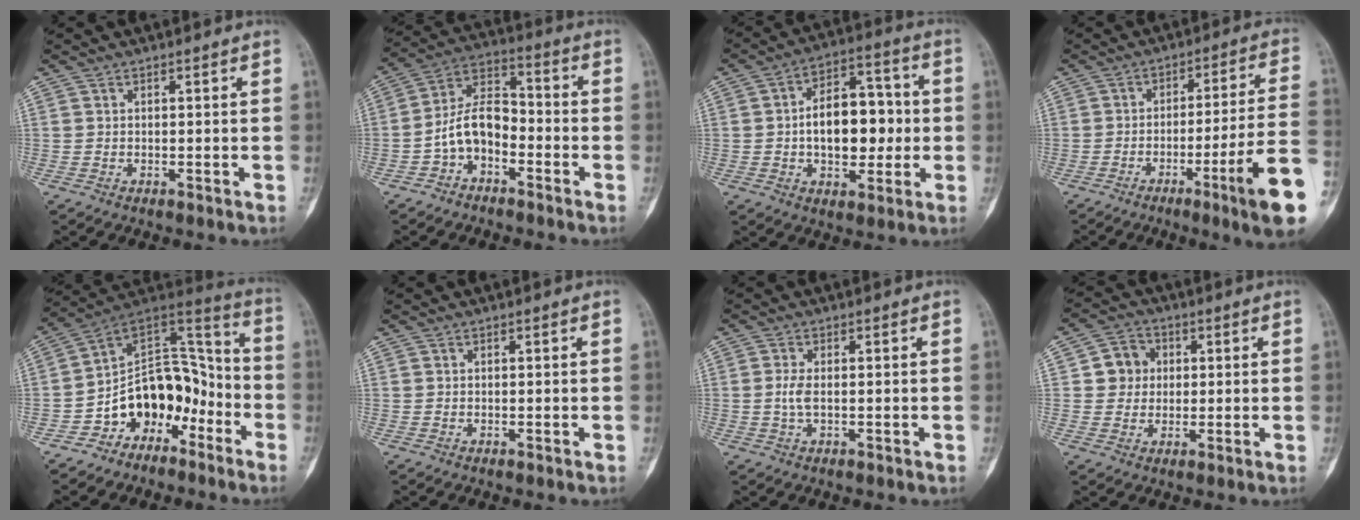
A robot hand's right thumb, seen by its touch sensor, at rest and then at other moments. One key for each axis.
{"total": 9.6, "fx": -3.7, "fy": 6.1, "fz": 6.5, "tx": -0.107, "ty": 0.056, "tz": -0.079}
{"total": 14.8, "fx": -0.5, "fy": 9.0, "fz": 11.8, "tx": -0.140, "ty": 0.031, "tz": -0.009}
{"total": 15.4, "fx": -6.4, "fy": -0.1, "fz": 13.9, "tx": -0.188, "ty": 0.019, "tz": -0.097}
{"total": 15.2, "fx": -6.9, "fy": 11.0, "fz": 7.9, "tx": -0.061, "ty": 0.111, "tz": -0.118}
{"total": 0.0}
{"total": 2.3, "fx": -0.1, "fy": 1.1, "fz": 2.1, "tx": -0.049, "ty": 0.002, "tz": -0.003}
{"total": 6.1, "fx": 0.9, "fy": 5.7, "fz": 2.0, "tx": 0.001, "ty": 0.006, "tz": 0.009}